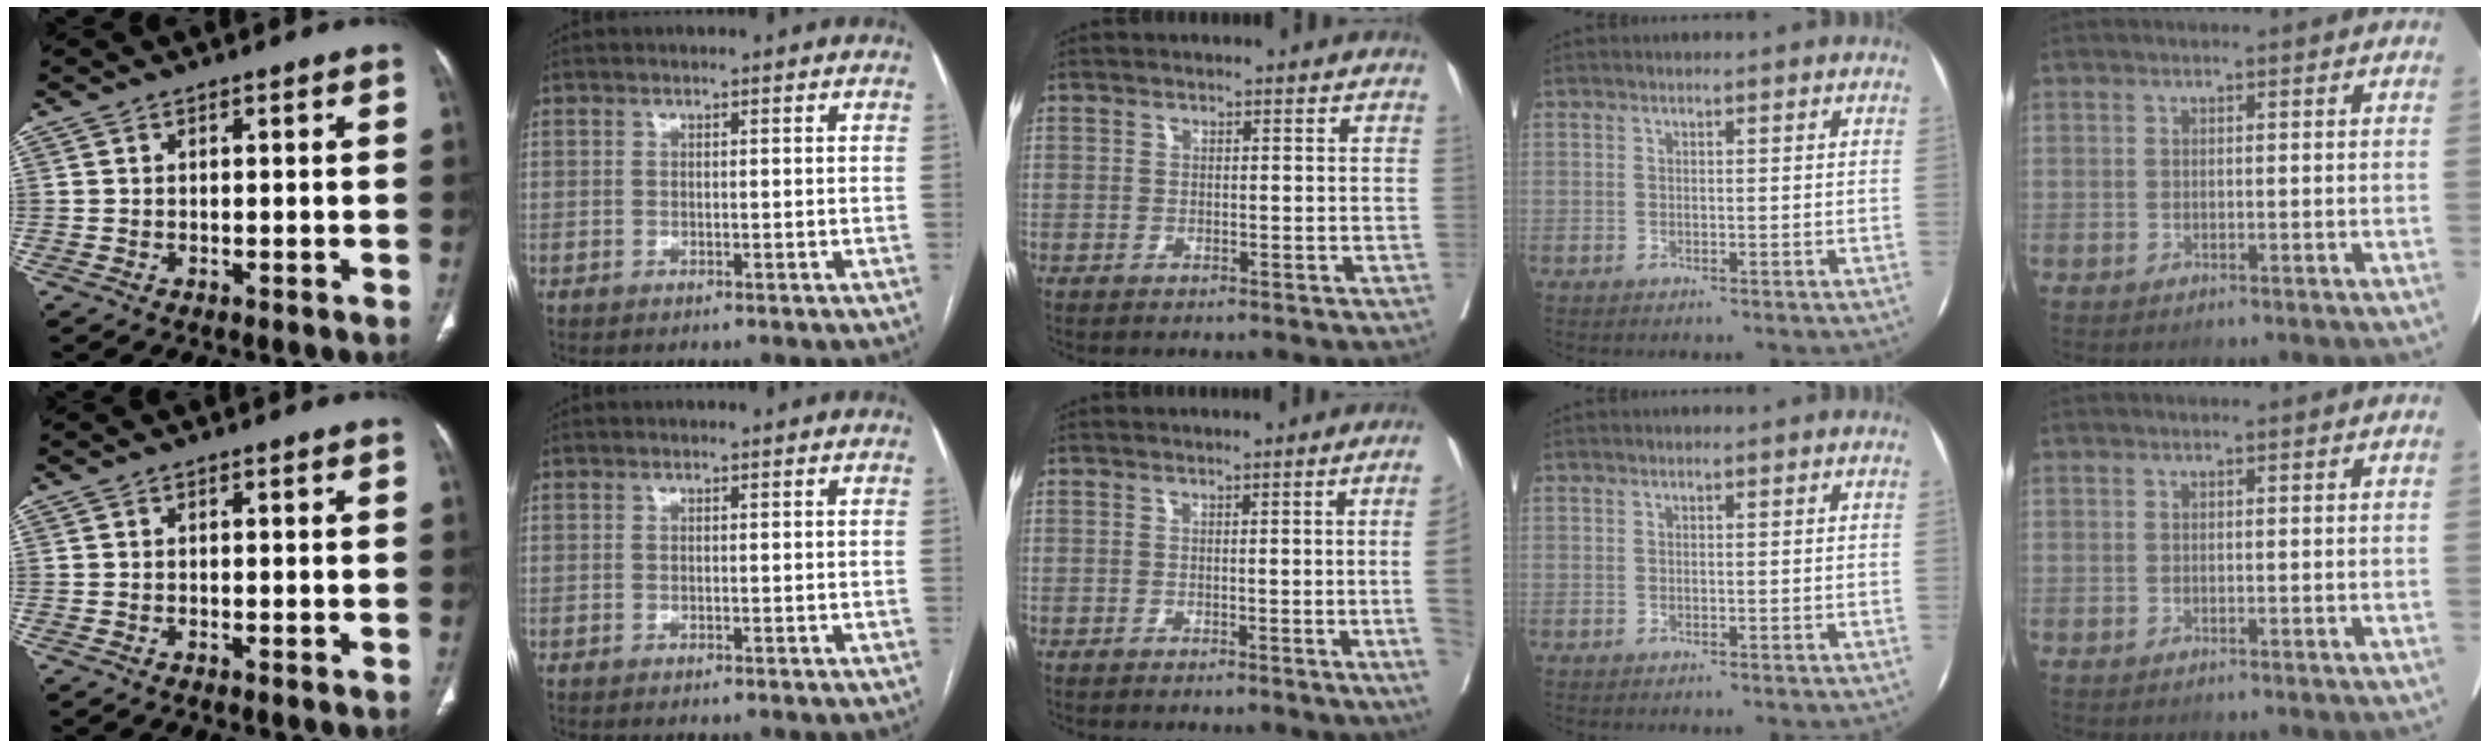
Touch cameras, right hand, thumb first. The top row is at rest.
{"middle": {"total": 5.8, "force": [-0.9, -1.9, 5.4], "torque": [-0.048, -0.010, -0.015]}}